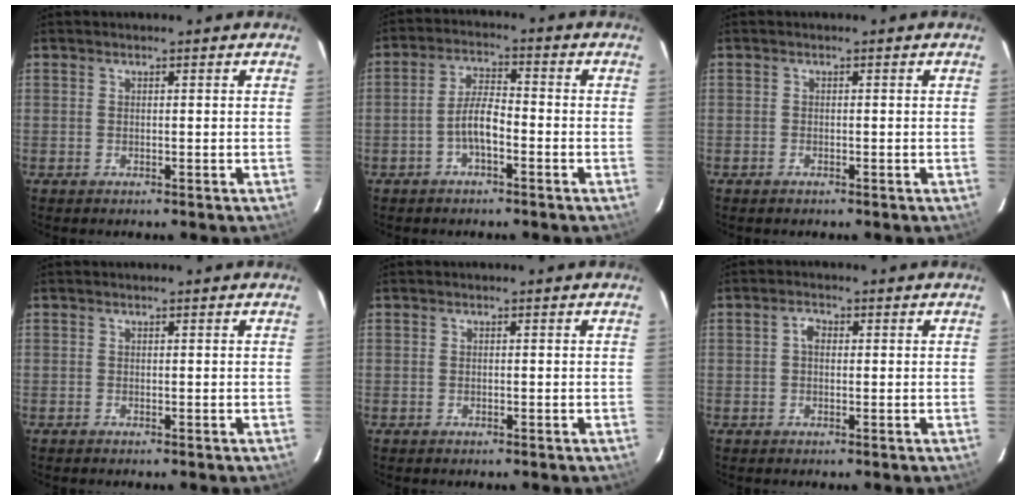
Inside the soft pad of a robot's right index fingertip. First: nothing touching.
{"total": 5.3, "force": [-2.3, 1.6, 4.5], "torque": [-0.095, 0.012, -0.043]}
{"total": 0.8, "force": [-0.6, 0.4, 0.2], "torque": [-0.005, 0.001, -0.013]}
{"total": 0.0}
{"total": 0.0}
{"total": 1.9, "force": [0.2, 1.4, 1.3], "torque": [-0.024, 0.009, -0.001]}